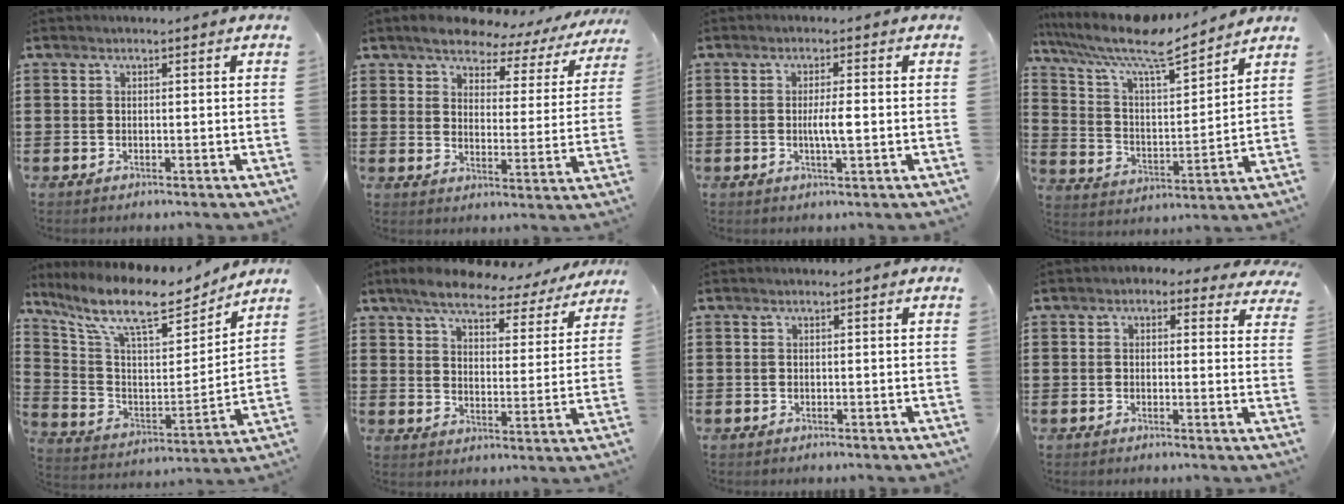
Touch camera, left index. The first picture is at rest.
{"total": 5.2, "force": [4.8, 1.6, 1.3], "torque": [-0.048, -0.028, 0.077]}
{"total": 3.4, "force": [-0.2, 0.4, 3.4], "torque": [-0.061, -0.003, -0.005]}
{"total": 9.6, "force": [8.1, 1.7, 4.8], "torque": [-0.125, -0.048, 0.136]}
{"total": 12.0, "force": [9.4, 3.0, 6.8], "torque": [-0.163, -0.051, 0.159]}
{"total": 6.8, "force": [6.1, 1.6, 2.6], "torque": [-0.071, -0.030, 0.103]}
{"total": 0.0}
{"total": 1.7, "force": [1.0, 1.1, 0.8], "torque": [-0.015, 0.004, 0.015]}